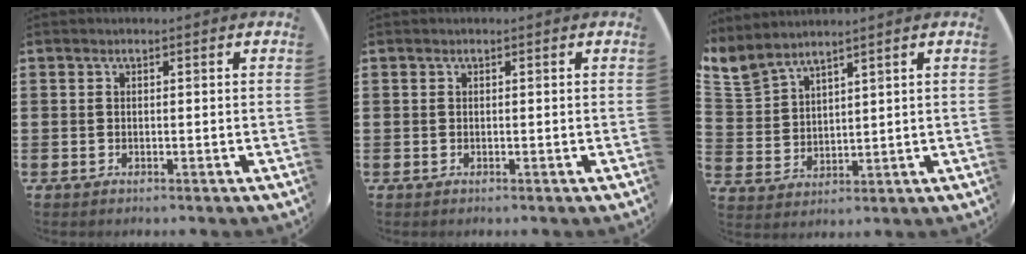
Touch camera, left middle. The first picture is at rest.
{"total": 0.0}
{"total": 3.8, "force": [3.7, 0.7, 0.4], "torque": [-0.021, -0.019, 0.067]}